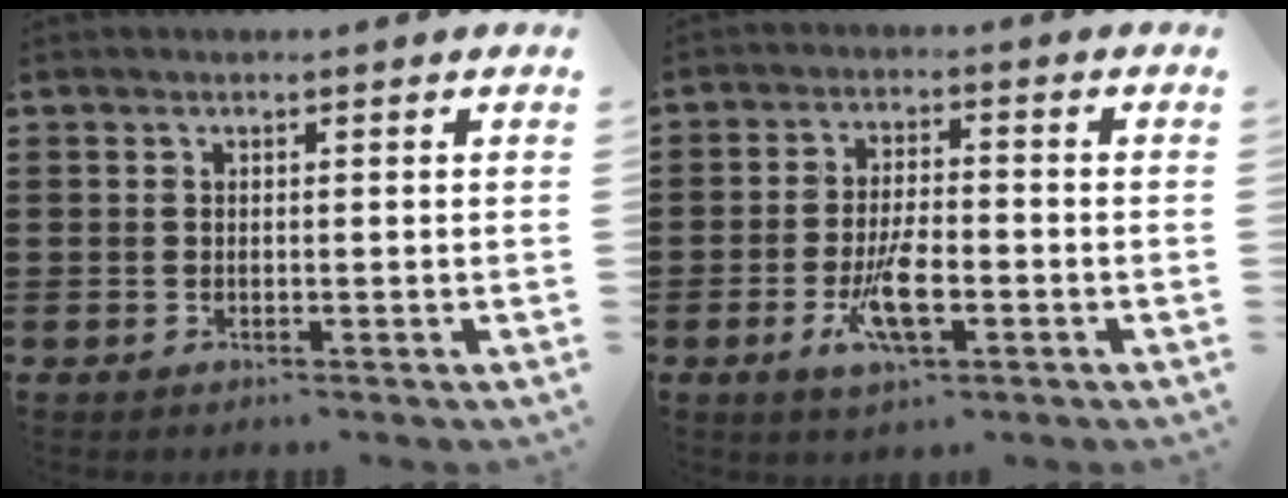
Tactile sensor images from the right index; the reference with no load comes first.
{"total": 7.3, "force": [-2.7, 2.4, 6.3], "torque": [-0.134, -0.012, -0.050]}